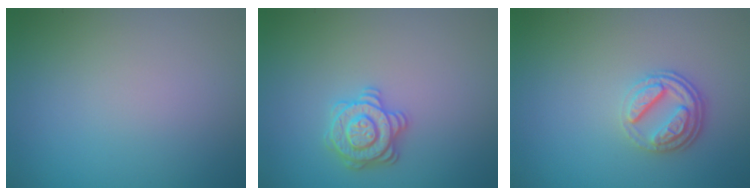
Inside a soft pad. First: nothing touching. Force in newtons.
{"total": 2.9, "press": 2.8, "slide": 0.6}
{"total": 3.5, "press": 2.6, "slide": 2.3}